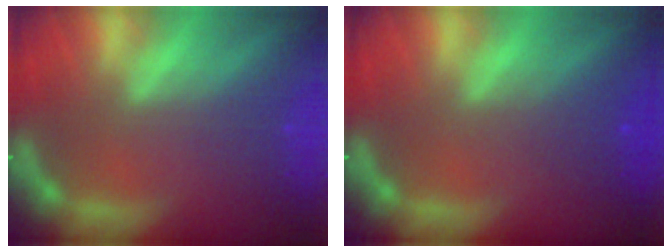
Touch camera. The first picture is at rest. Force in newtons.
{"total": 1.9}